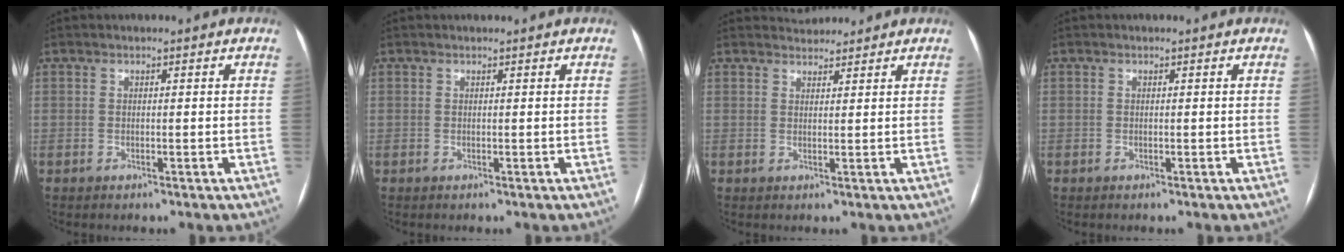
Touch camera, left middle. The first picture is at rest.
{"total": 0.7, "force": [0.7, 0.1, 0.2], "torque": [-0.007, 0.011, 0.013]}
{"total": 2.6, "force": [2.5, 0.5, -0.2], "torque": [-0.003, 0.014, 0.043]}
{"total": 0.0}